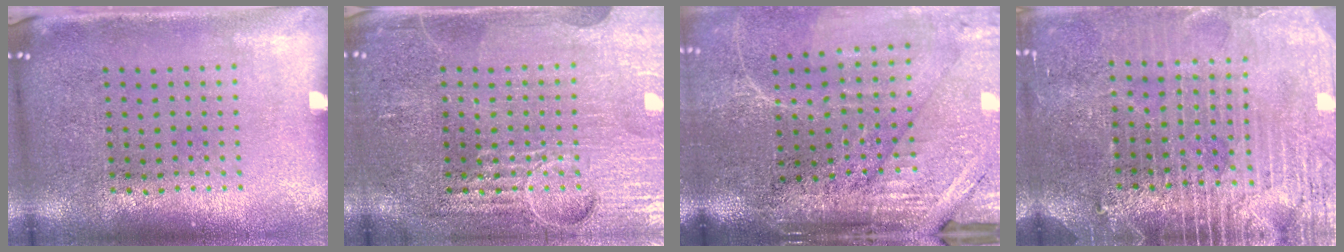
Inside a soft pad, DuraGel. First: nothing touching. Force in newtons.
{"total": 4.0, "press": 4.0, "slide": 0.5}
{"total": 4.3, "press": 3.7, "slide": 2.2}
{"total": 3.7, "press": 3.5, "slide": 1.3}